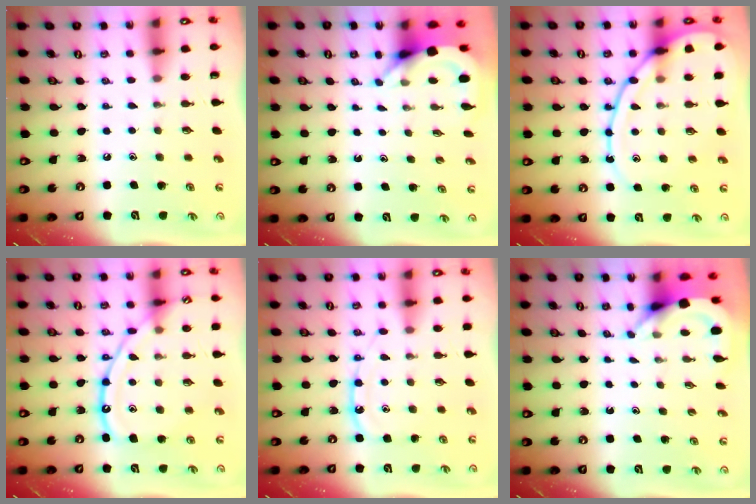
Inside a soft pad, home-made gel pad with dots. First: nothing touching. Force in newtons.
{"total": 3.9, "press": 3.9, "slide": 0.3}
{"total": 14.1, "press": 14.1, "slide": 1.1}
{"total": 14.7, "press": 14.7, "slide": 1.3}
{"total": 10.7, "press": 10.6, "slide": 1.2}
{"total": 3.6, "press": 3.6, "slide": 0.2}